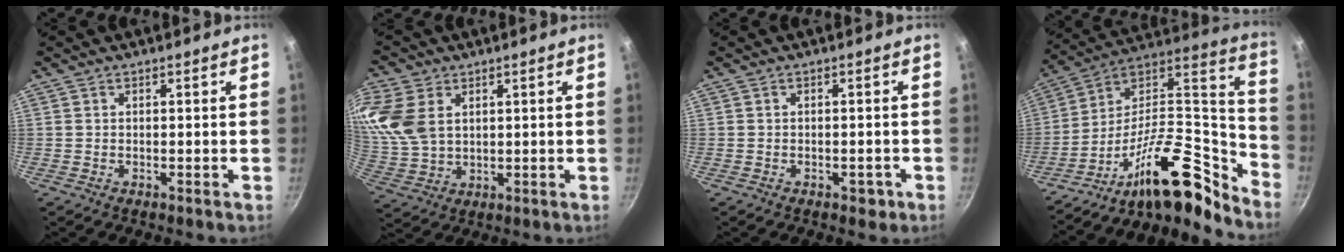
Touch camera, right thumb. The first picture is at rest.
{"total": 10.8, "force": [3.6, 7.5, 6.9], "torque": [-0.138, -0.014, 0.079]}
{"total": 2.3, "force": [-1.2, 1.3, 1.5], "torque": [-0.014, 0.010, -0.009]}
{"total": 22.7, "force": [-16.3, 7.7, 13.8], "torque": [-0.143, 0.118, -0.292]}